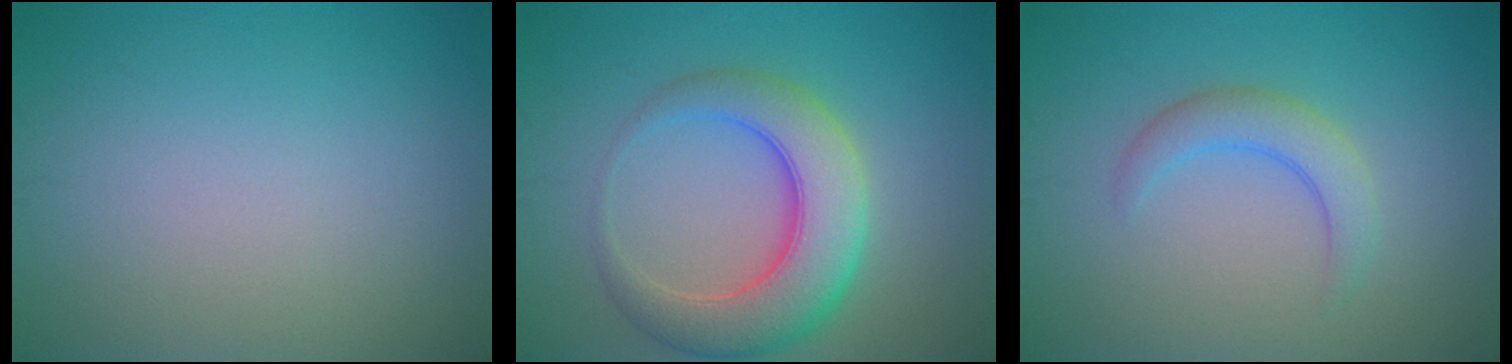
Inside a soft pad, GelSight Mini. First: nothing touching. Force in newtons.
{"total": 7.1, "press": 7.1, "slide": 0.3}
{"total": 2.8, "press": 2.8, "slide": 0.2}